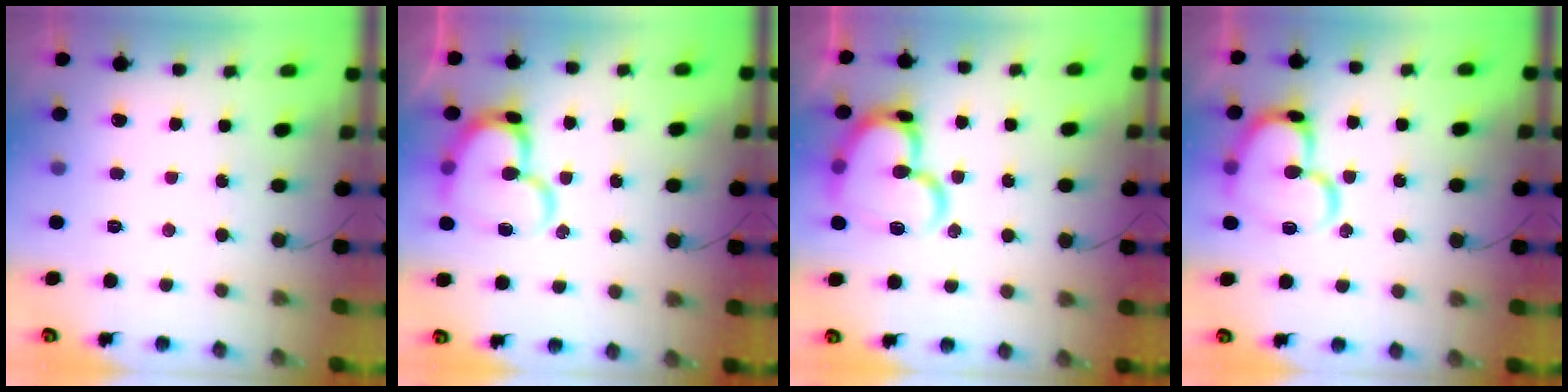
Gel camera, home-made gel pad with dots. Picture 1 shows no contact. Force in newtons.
{"total": 17.4, "press": 17.4, "slide": 1.4}
{"total": 18.8, "press": 18.6, "slide": 2.2}
{"total": 17.1, "press": 17.0, "slide": 1.8}